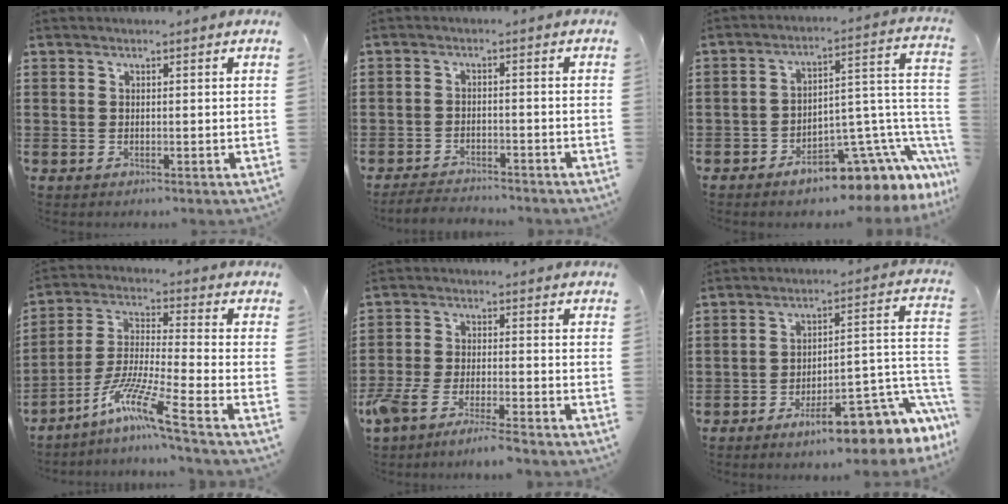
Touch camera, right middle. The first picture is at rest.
{"total": 2.9, "force": [-2.9, 0.3, 0.1], "torque": [-0.008, -0.002, -0.061]}
{"total": 8.6, "force": [-4.9, 4.0, 5.9], "torque": [-0.078, -0.017, -0.081]}
{"total": 9.4, "force": [-6.6, 0.0, 6.8], "torque": [-0.146, -0.018, -0.131]}
{"total": 5.4, "force": [-4.9, 0.0, 2.3], "torque": [-0.064, -0.016, -0.099]}
{"total": 10.6, "force": [-6.5, 3.0, 7.9], "torque": [-0.094, -0.008, -0.114]}